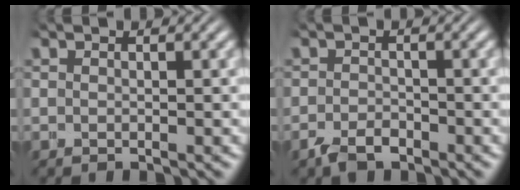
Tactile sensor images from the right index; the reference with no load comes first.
{"total": 2.3, "force": [-2.1, 0.7, -0.4], "torque": [0.001, -0.013, -0.026]}